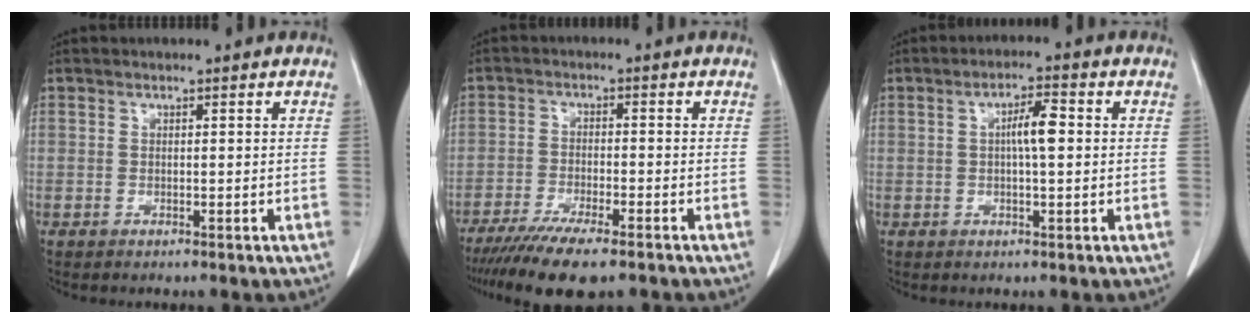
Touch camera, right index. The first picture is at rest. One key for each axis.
{"total": 10.0, "fx": -7.7, "fy": 1.6, "fz": 6.3, "tx": -0.099, "ty": -0.020, "tz": -0.122}
{"total": 4.4, "fx": 0.4, "fy": 0.8, "fz": 4.3, "tx": -0.076, "ty": 0.008, "tz": 0.005}